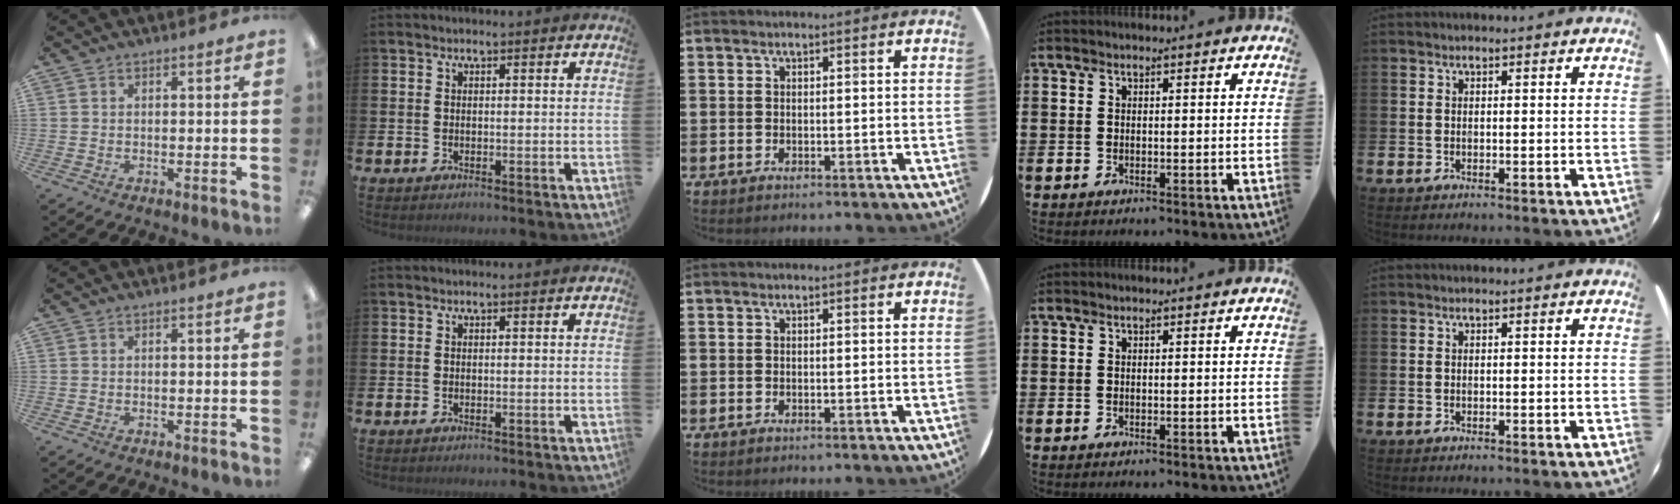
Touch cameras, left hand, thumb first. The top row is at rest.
{}